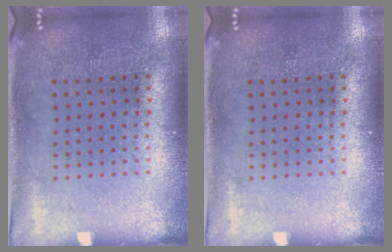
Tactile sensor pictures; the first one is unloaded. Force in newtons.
{"total": 0.0}